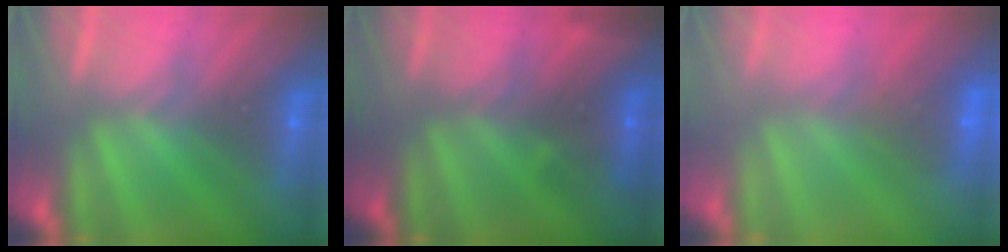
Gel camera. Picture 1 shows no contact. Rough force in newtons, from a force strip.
{"total": 2.7}
{"total": 7.8}